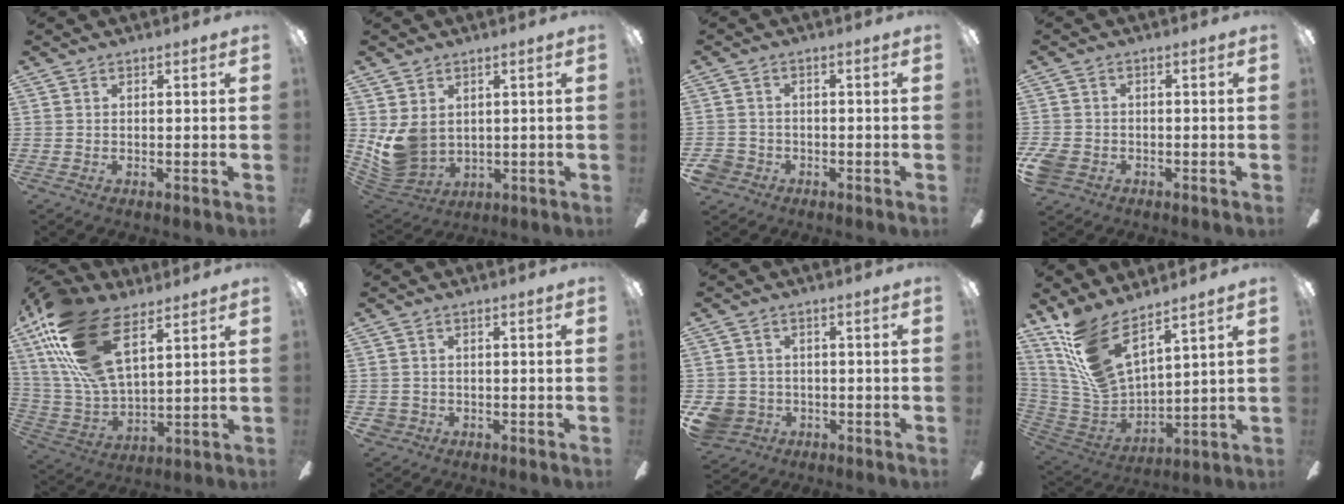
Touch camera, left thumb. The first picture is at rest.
{"total": 8.8, "force": [1.3, 7.4, 4.7], "torque": [-0.125, -0.011, 0.028]}
{"total": 4.1, "force": [-2.3, 3.3, 0.8], "torque": [-0.032, 0.009, -0.046]}
{"total": 4.5, "force": [-2.3, 3.3, 2.2], "torque": [-0.058, 0.008, -0.046]}
{"total": 23.5, "force": [12.2, 10.8, 16.9], "torque": [-0.354, -0.036, 0.217]}
{"total": 2.1, "force": [-0.8, 1.9, 0.3], "torque": [-0.007, 0.003, -0.017]}
{"total": 6.4, "force": [-2.1, 5.6, 2.1], "torque": [-0.073, 0.016, -0.040]}
{"total": 15.1, "force": [10.8, 5.3, 9.1], "torque": [-0.227, -0.069, 0.199]}